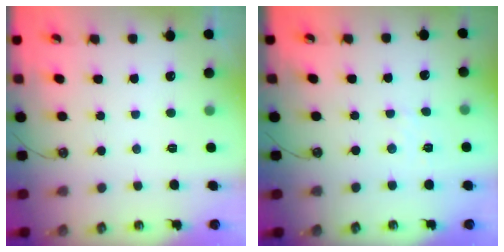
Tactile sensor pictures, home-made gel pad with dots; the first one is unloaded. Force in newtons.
{"total": 2.9, "press": 2.9, "slide": 0.4}